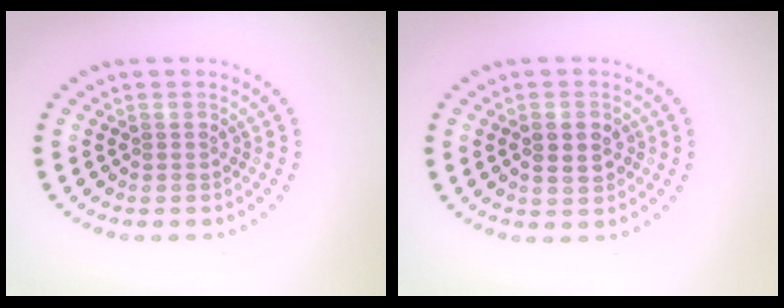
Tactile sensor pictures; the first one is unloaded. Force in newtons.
{"total": 2.8, "press": 2.8, "slide": 0.2}